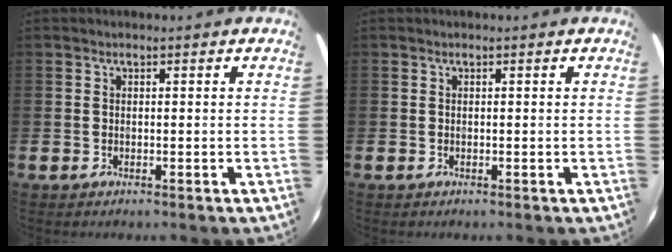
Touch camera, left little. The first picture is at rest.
{"total": 0.0}